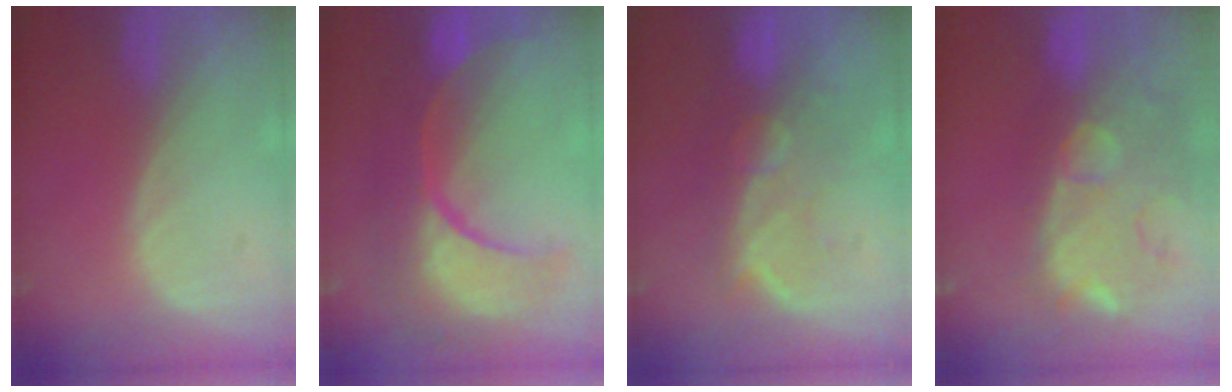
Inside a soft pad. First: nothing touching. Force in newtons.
{"total": 12.1, "press": 12.0, "slide": 1.5}
{"total": 9.7, "press": 8.4, "slide": 5.0}
{"total": 12.9, "press": 11.3, "slide": 6.2}